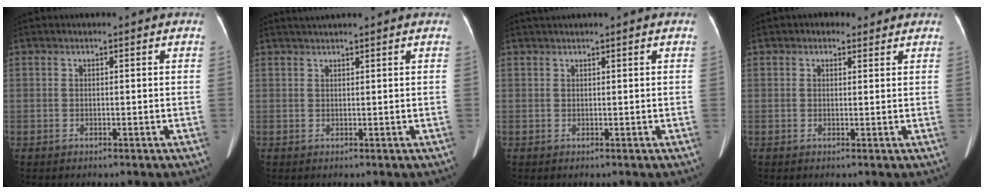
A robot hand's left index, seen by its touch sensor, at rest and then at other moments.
{"total": 2.4, "force": [2.1, -0.4, 0.9], "torque": [-0.011, 0.023, 0.040]}
{"total": 0.9, "force": [0.7, -0.3, 0.5], "torque": [-0.014, 0.013, 0.020]}
{"total": 1.9, "force": [1.2, 1.4, 0.5], "torque": [-0.011, 0.006, 0.013]}